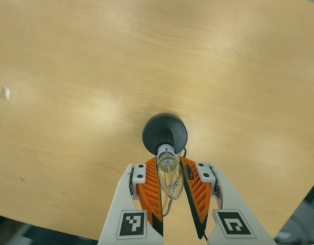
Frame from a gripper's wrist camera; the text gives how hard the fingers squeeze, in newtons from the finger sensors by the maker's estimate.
{"total": 11.3, "left": 10.3, "right": 12.4}